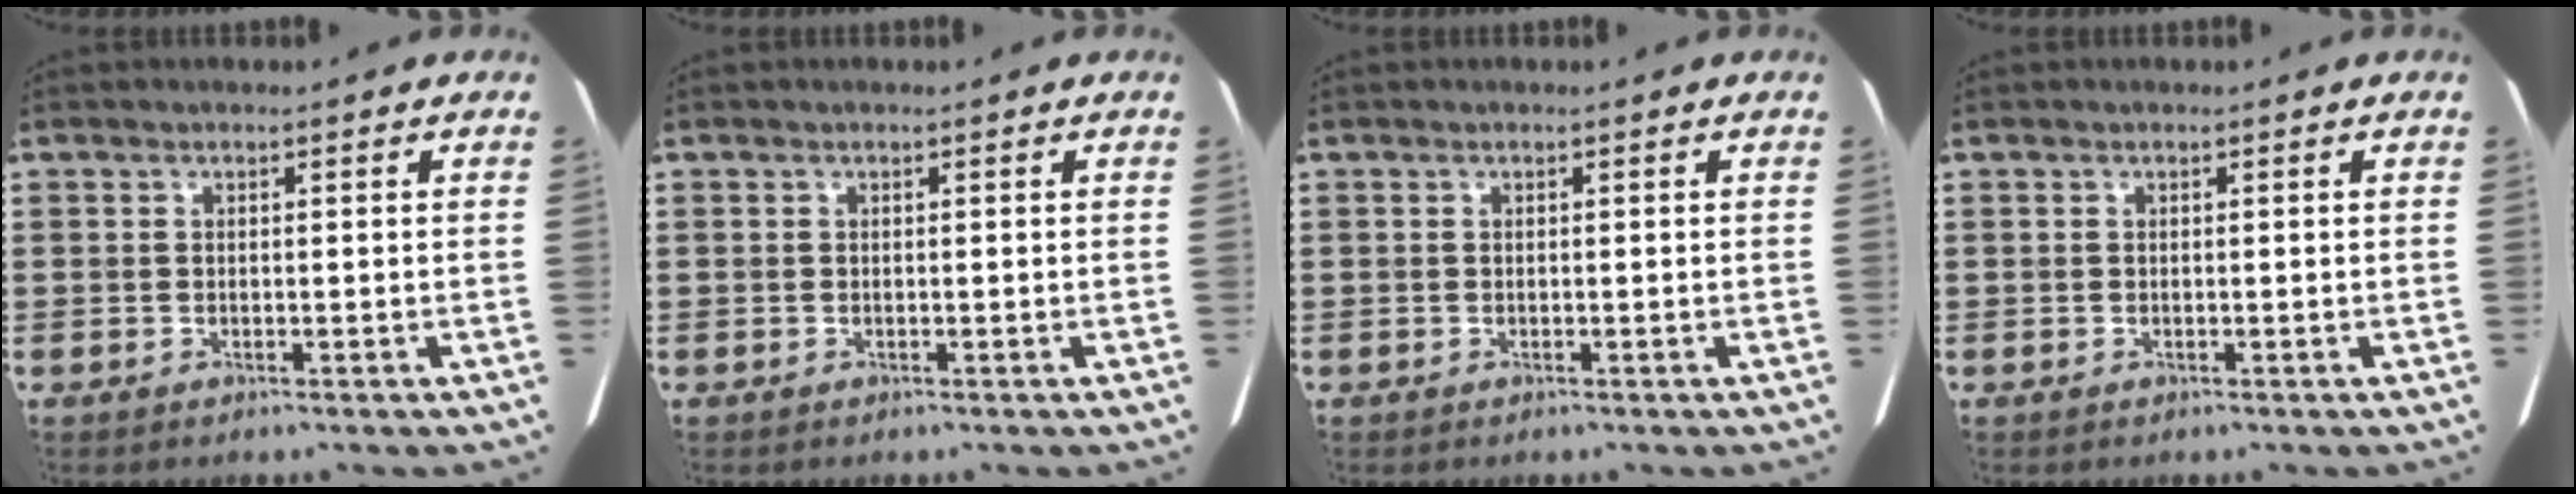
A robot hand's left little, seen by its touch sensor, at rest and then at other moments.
{"total": 0.0}
{"total": 0.0}
{"total": 0.0}